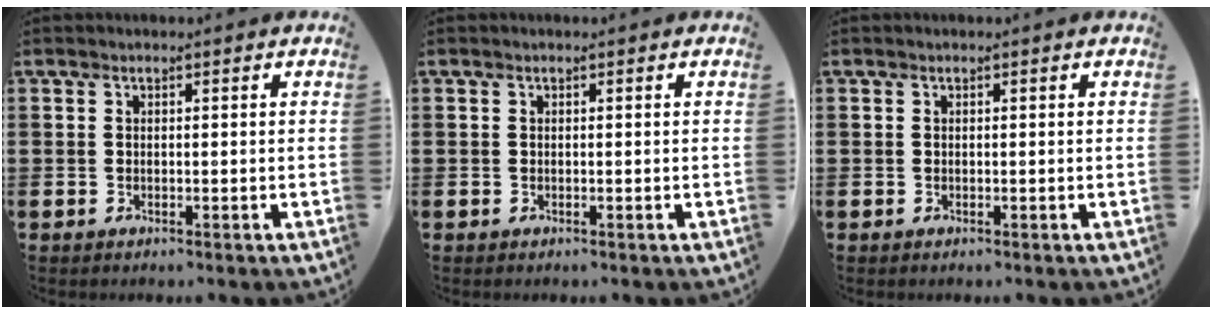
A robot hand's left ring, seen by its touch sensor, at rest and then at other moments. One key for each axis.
{"total": 0.0}
{"total": 0.0}